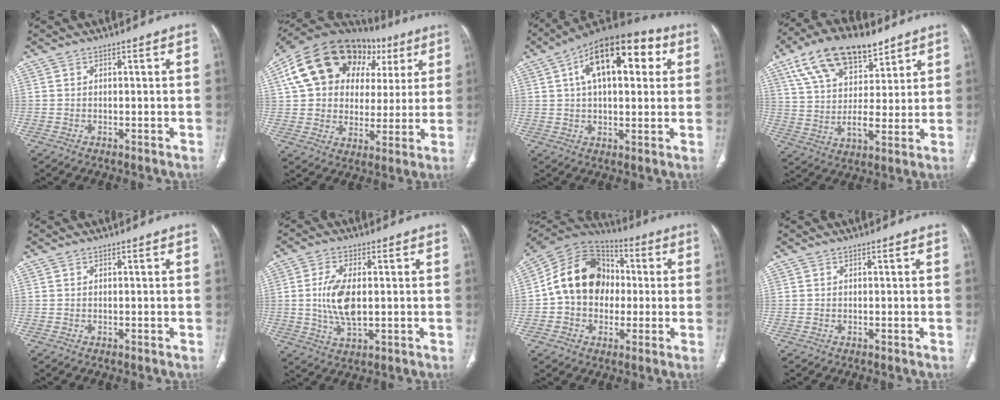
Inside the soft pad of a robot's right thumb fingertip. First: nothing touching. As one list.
[{"total": 26.0, "force": [9.7, 18.0, 16.0], "torque": [-0.234, 0.042, 0.162]}, {"total": 19.4, "force": [6.0, 9.6, 15.8], "torque": [-0.217, 0.022, 0.084]}, {"total": 19.1, "force": [11.2, 9.7, 12.0], "torque": [-0.182, -0.025, 0.200]}, {"total": 0.0}, {"total": 8.7, "force": [0.2, 4.0, 7.7], "torque": [-0.163, -0.008, 0.007]}, {"total": 17.2, "force": [0.2, 13.7, 10.3], "torque": [-0.148, 0.035, -0.005]}, {"total": 0.0}]